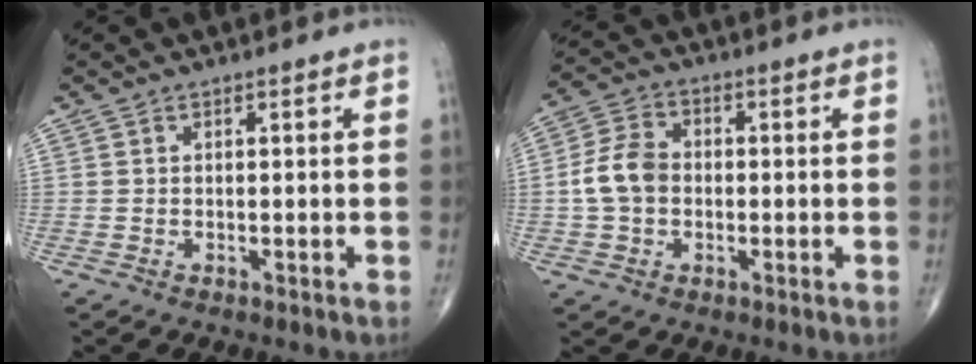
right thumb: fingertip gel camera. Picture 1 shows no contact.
{"total": 7.5, "force": [-0.6, 5.6, 4.9], "torque": [-0.092, 0.022, -0.020]}